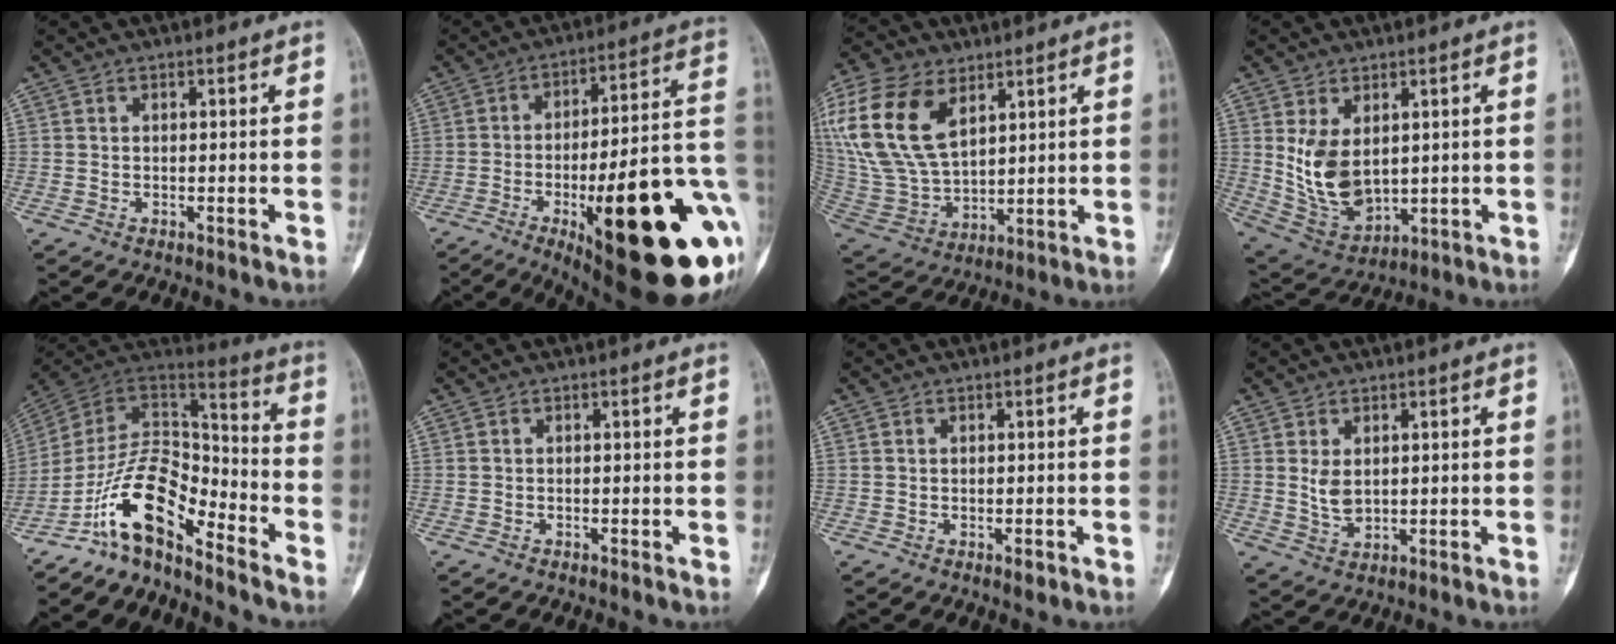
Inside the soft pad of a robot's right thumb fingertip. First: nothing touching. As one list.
[{"total": 34.3, "force": [-10.0, 10.0, 31.2], "torque": [-0.353, 0.022, -0.134]}, {"total": 21.6, "force": [8.9, 12.9, 14.9], "torque": [-0.317, -0.021, 0.178]}, {"total": 11.2, "force": [1.9, 7.1, 8.4], "torque": [-0.139, -0.018, 0.062]}, {"total": 14.3, "force": [-9.8, 5.6, 8.8], "torque": [-0.140, 0.106, -0.186]}, {"total": 0.0}, {"total": 0.9, "force": [-0.5, 0.5, 0.6], "torque": [-0.008, -0.001, -0.006]}, {"total": 3.9, "force": [0.8, 2.5, 2.9], "torque": [-0.048, -0.012, 0.024]}]